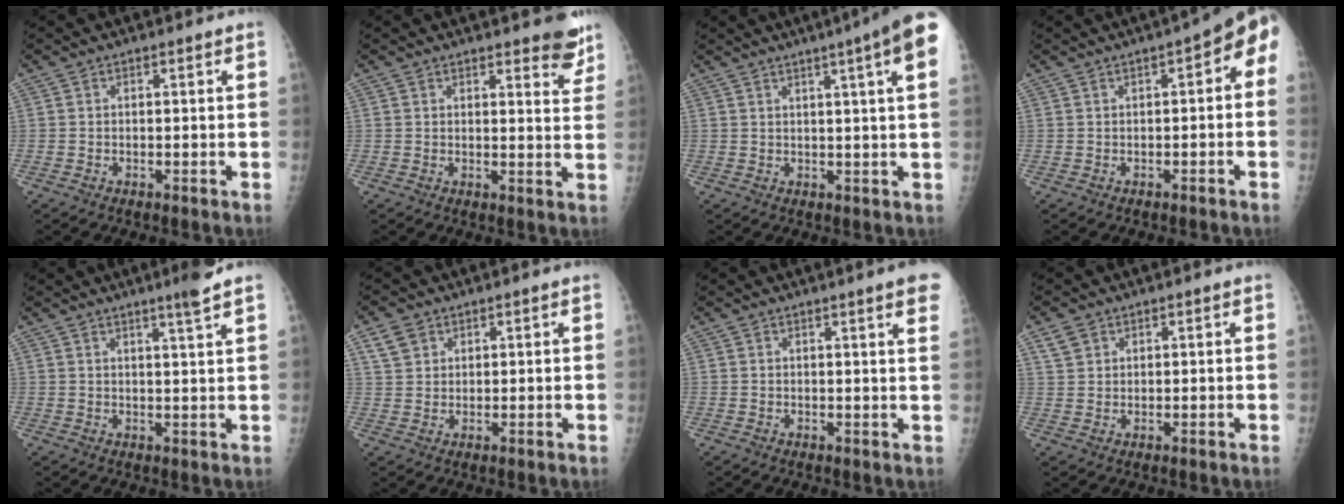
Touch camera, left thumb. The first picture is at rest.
{"total": 5.6, "force": [4.3, 1.7, 3.2], "torque": [-0.012, -0.025, 0.045]}
{"total": 11.1, "force": [5.6, 0.0, 9.6], "torque": [-0.123, 0.004, 0.057]}
{"total": 6.2, "force": [0.1, 2.7, 5.6], "torque": [-0.050, 0.032, -0.011]}
{"total": 4.5, "force": [3.2, -0.7, 3.1], "torque": [-0.046, -0.023, 0.050]}
{"total": 4.1, "force": [2.3, 3.0, 1.5], "torque": [-0.018, -0.006, 0.049]}
{"total": 6.0, "force": [3.9, 0.0, 4.5], "torque": [-0.047, -0.006, 0.035]}
{"total": 2.9, "force": [1.8, 2.1, 1.0], "torque": [-0.010, -0.005, 0.037]}